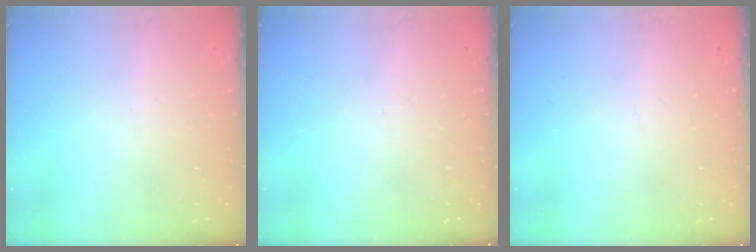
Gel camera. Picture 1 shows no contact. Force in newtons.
{"total": 0.0}
{"total": 0.0}